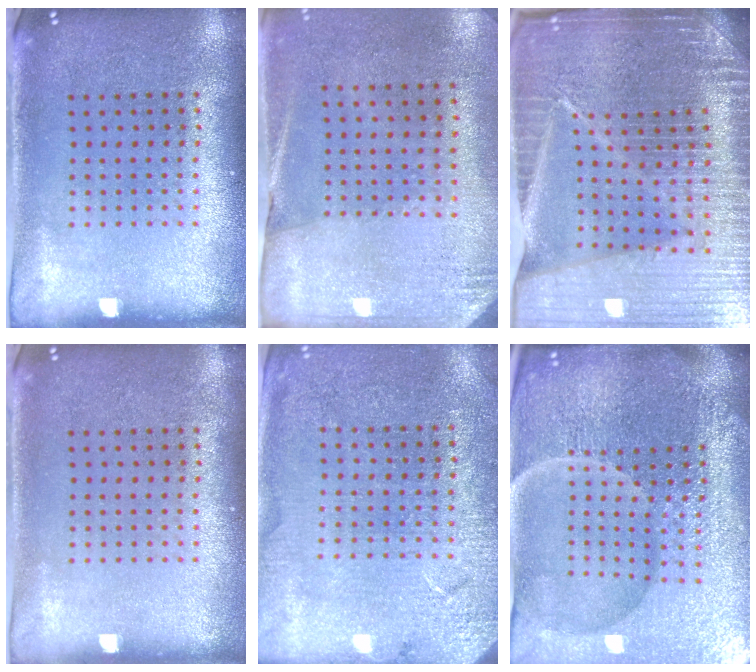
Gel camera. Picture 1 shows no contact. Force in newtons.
{"total": 2.7, "press": 2.4, "slide": 1.3}
{"total": 6.8, "press": 5.8, "slide": 3.5}
{"total": 0.0}
{"total": 2.8, "press": 2.8, "slide": 0.1}
{"total": 7.0, "press": 6.2, "slide": 3.4}